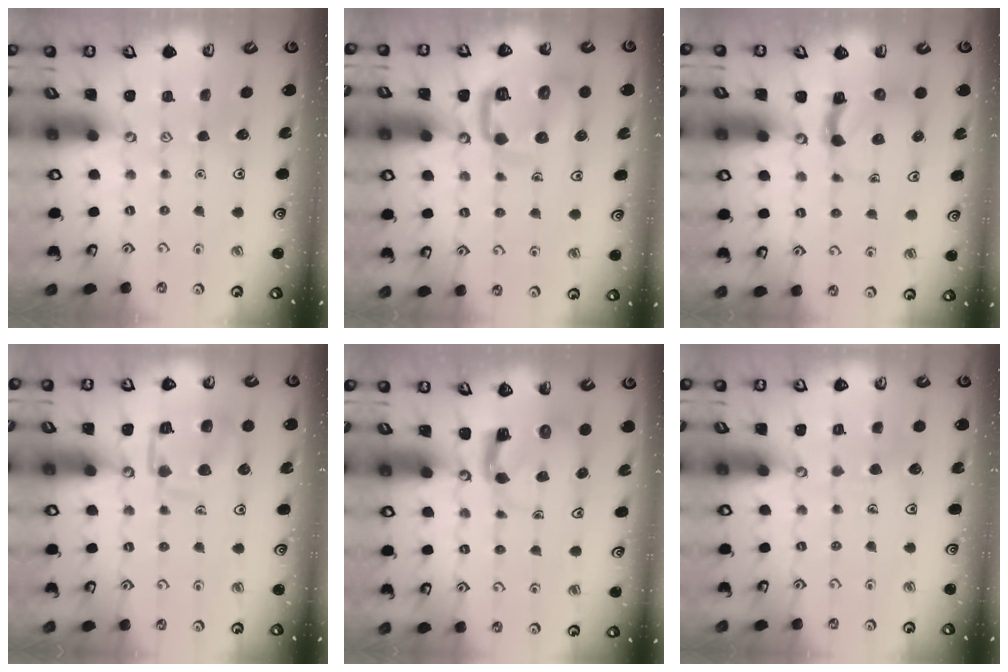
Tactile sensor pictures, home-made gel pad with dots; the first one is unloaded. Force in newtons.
{"total": 12.6, "press": 12.6, "slide": 1.4}
{"total": 4.5, "press": 4.4, "slide": 0.7}
{"total": 13.1, "press": 13.0, "slide": 1.5}
{"total": 4.0, "press": 3.9, "slide": 0.6}
{"total": 4.0, "press": 4.0, "slide": 0.4}